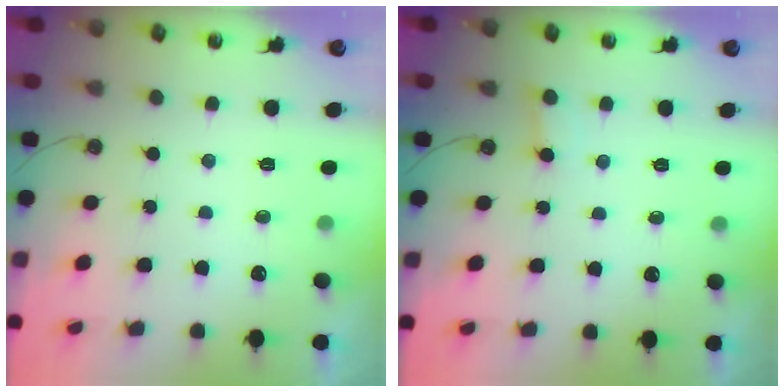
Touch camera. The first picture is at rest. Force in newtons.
{"total": 2.9, "press": 2.9, "slide": 0.2}